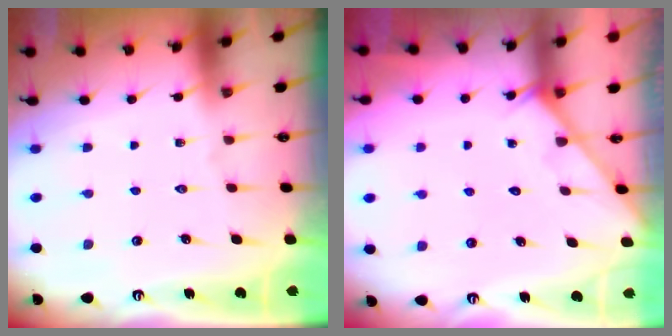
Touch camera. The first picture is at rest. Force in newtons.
{"total": 3.5, "press": 3.5, "slide": 0.3}